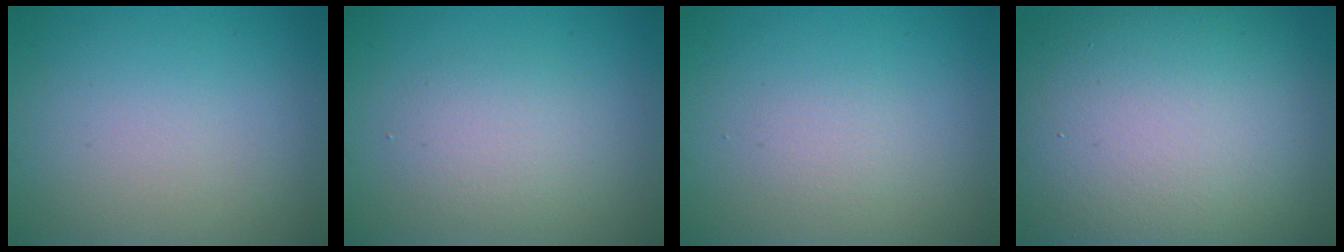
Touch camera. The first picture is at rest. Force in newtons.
{"total": 2.3, "press": 2.3, "slide": 0.2}
{"total": 1.1, "press": 1.1, "slide": 0.2}
{"total": 17.2, "press": 17.2, "slide": 1.2}